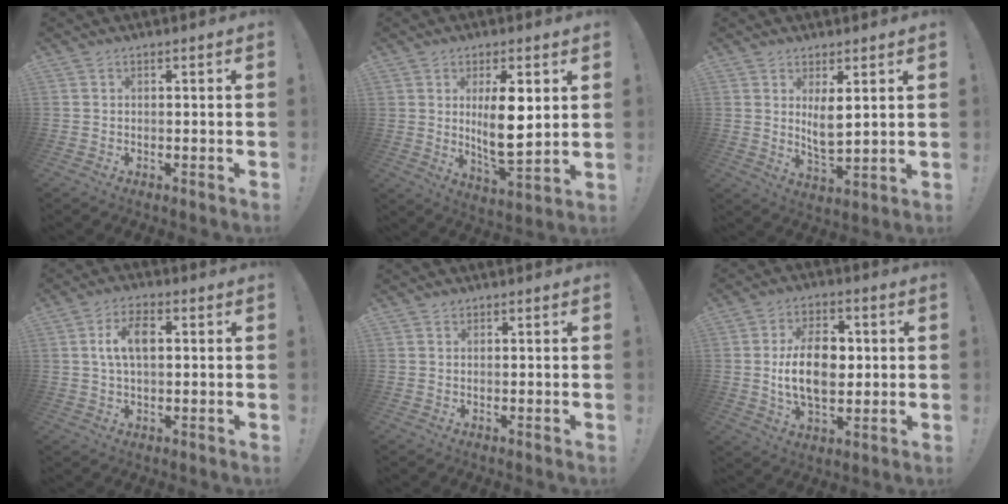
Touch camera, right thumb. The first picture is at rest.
{"total": 10.9, "force": [2.4, 4.2, 9.7], "torque": [-0.168, -0.017, 0.038]}
{"total": 6.3, "force": [2.7, 2.7, 5.0], "torque": [-0.094, -0.017, 0.049]}
{"total": 8.1, "force": [1.6, 4.3, 6.7], "torque": [-0.107, 0.009, 0.026]}
{"total": 1.0, "force": [0.8, 0.6, 0.2], "torque": [-0.005, 0.000, 0.015]}
{"total": 14.9, "force": [0.6, 9.2, 11.8], "torque": [-0.208, 0.003, 0.007]}